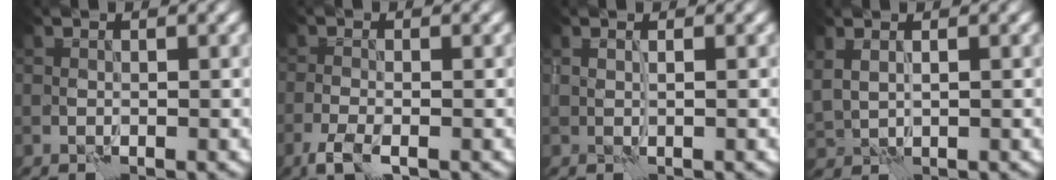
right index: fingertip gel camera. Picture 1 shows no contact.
{"total": 2.2, "force": [-1.4, 0.6, 1.7], "torque": [-0.040, -0.008, -0.033]}
{"total": 0.8, "force": [0.6, 0.0, 0.4], "torque": [-0.005, -0.009, 0.016]}
{"total": 1.5, "force": [1.2, 0.5, 0.7], "torque": [-0.016, -0.005, 0.032]}